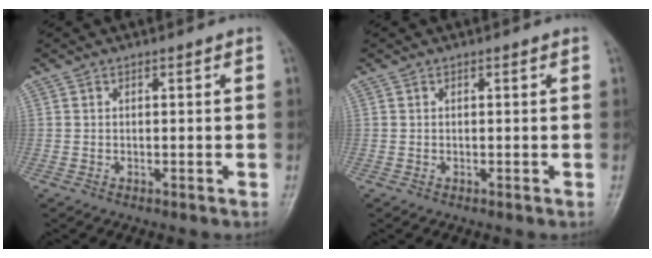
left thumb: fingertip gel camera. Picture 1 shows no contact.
{"total": 0.0}